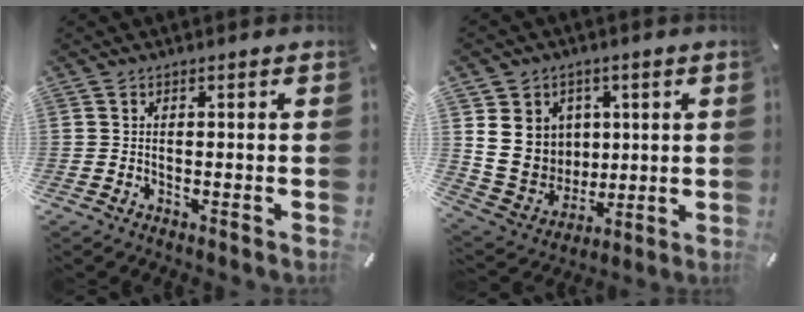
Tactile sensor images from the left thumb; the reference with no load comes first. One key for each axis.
{"total": 12.2, "fx": 3.3, "fy": 11.3, "fz": 3.3, "tx": -0.080, "ty": -0.022, "tz": 0.073}